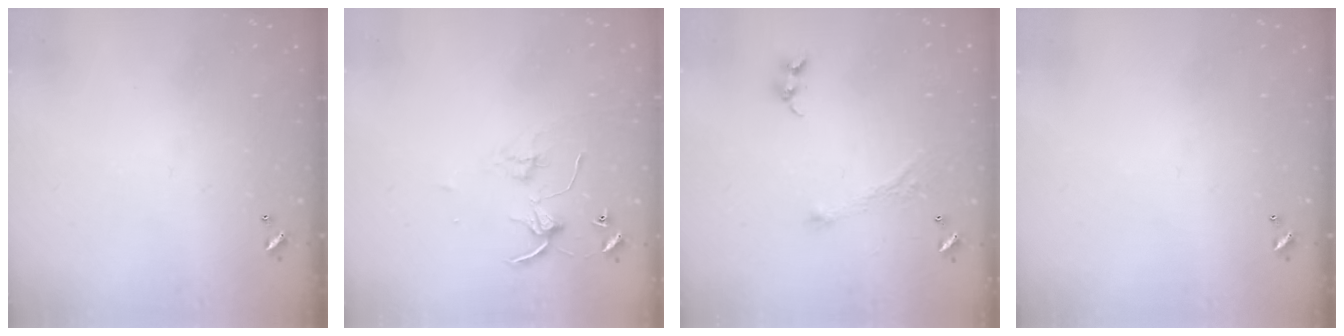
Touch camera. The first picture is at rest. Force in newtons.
{"total": 3.6, "press": 3.6, "slide": 0.1}
{"total": 2.9, "press": 2.8, "slide": 0.4}
{"total": 0.0}